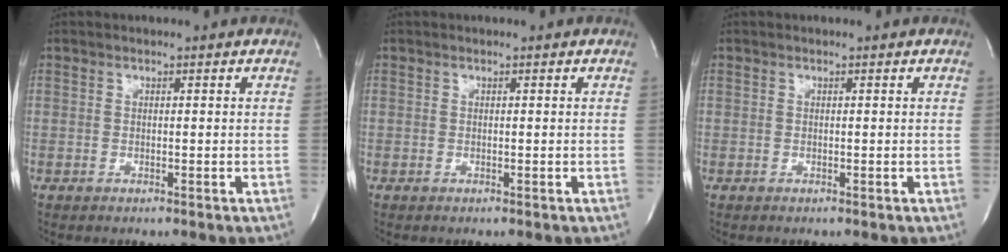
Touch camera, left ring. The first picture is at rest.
{"total": 0.0}
{"total": 0.0}